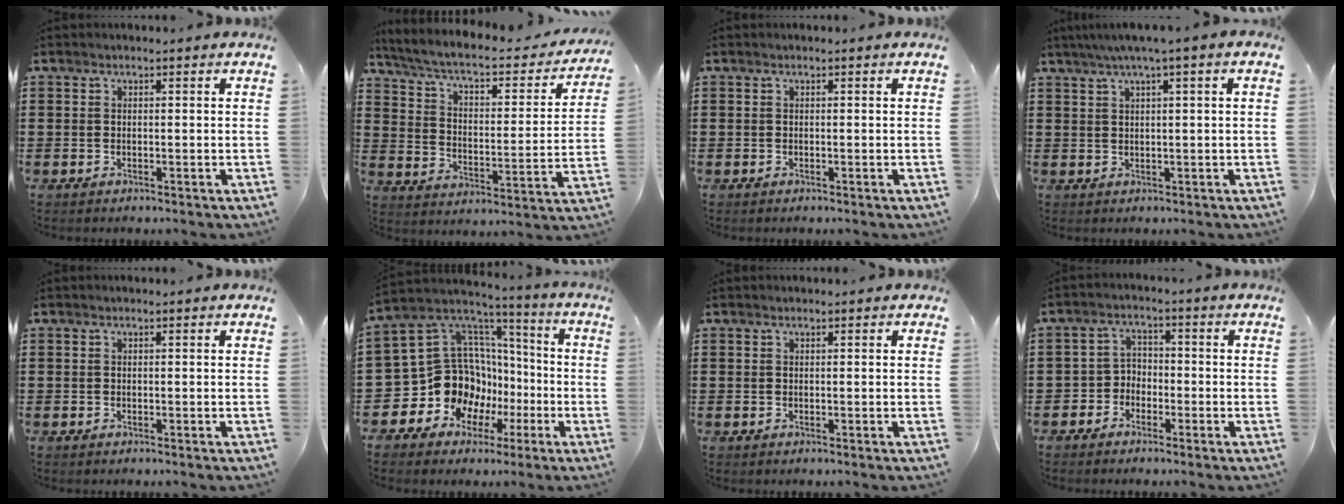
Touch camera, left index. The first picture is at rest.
{"total": 5.1, "force": [3.9, 0.9, 3.2], "torque": [-0.080, -0.033, 0.058]}
{"total": 0.0}
{"total": 2.5, "force": [1.0, -0.3, 2.3], "torque": [-0.045, -0.001, 0.015]}
{"total": 0.0}
{"total": 15.1, "force": [-4.1, 13.2, 5.9], "torque": [-0.163, -0.017, -0.055]}
{"total": 0.0}
{"total": 3.3, "force": [-2.5, 2.2, 0.2], "torque": [-0.016, 0.008, -0.055]}